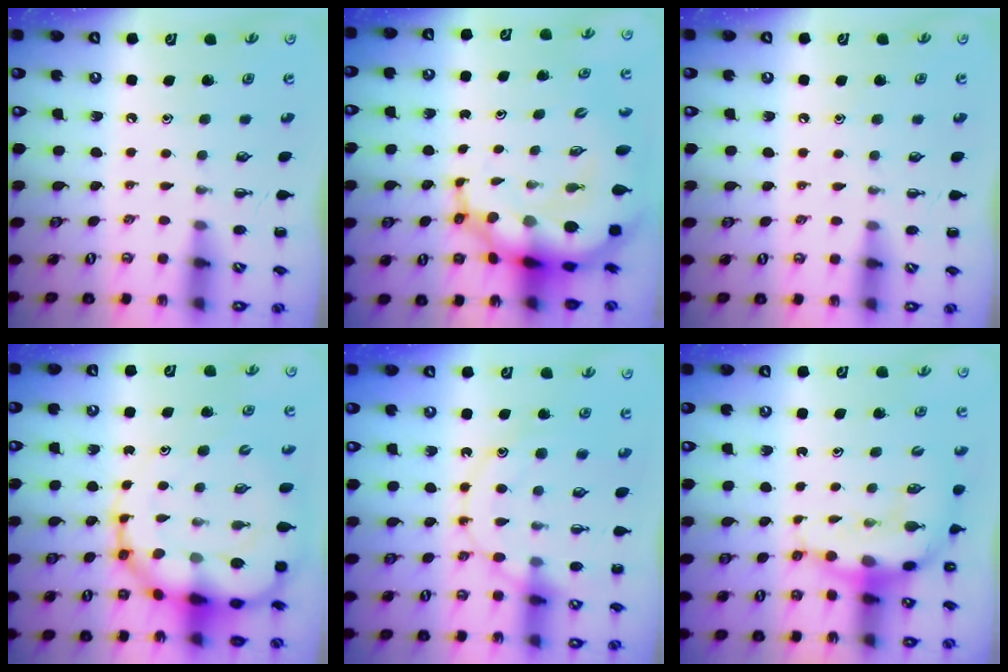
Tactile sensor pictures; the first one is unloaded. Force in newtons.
{"total": 13.4, "press": 12.9, "slide": 3.8}
{"total": 4.7, "press": 4.4, "slide": 1.5}
{"total": 16.7, "press": 16.0, "slide": 4.5}
{"total": 14.3, "press": 14.3, "slide": 1.3}
{"total": 7.7, "press": 7.5, "slide": 1.7}